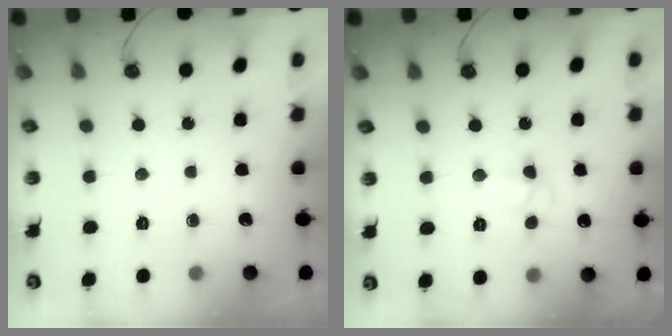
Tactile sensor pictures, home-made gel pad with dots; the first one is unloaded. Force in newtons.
{"total": 4.7, "press": 4.7, "slide": 0.7}